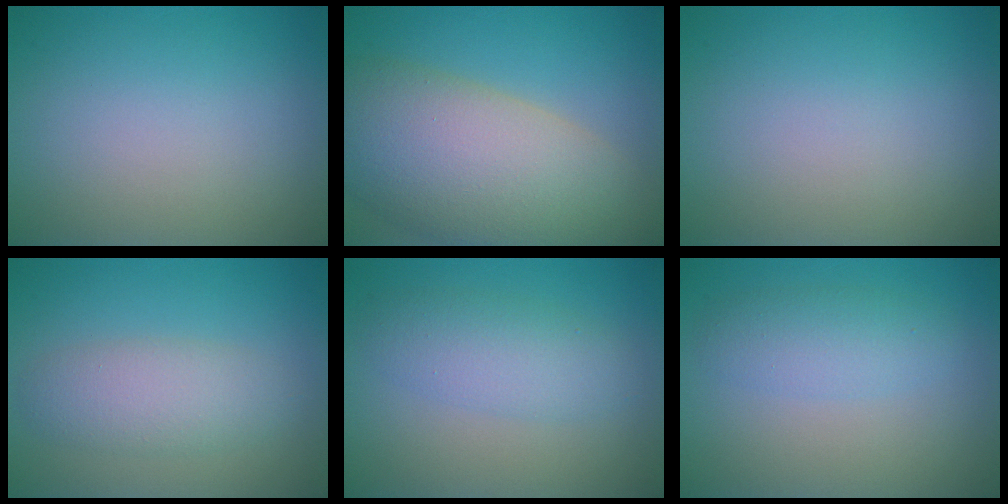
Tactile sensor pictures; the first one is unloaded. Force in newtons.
{"total": 12.7, "press": 12.7, "slide": 0.9}
{"total": 0.0}
{"total": 3.5, "press": 3.5, "slide": 0.1}
{"total": 3.6, "press": 3.6, "slide": 0.1}
{"total": 2.7, "press": 2.7, "slide": 0.0}